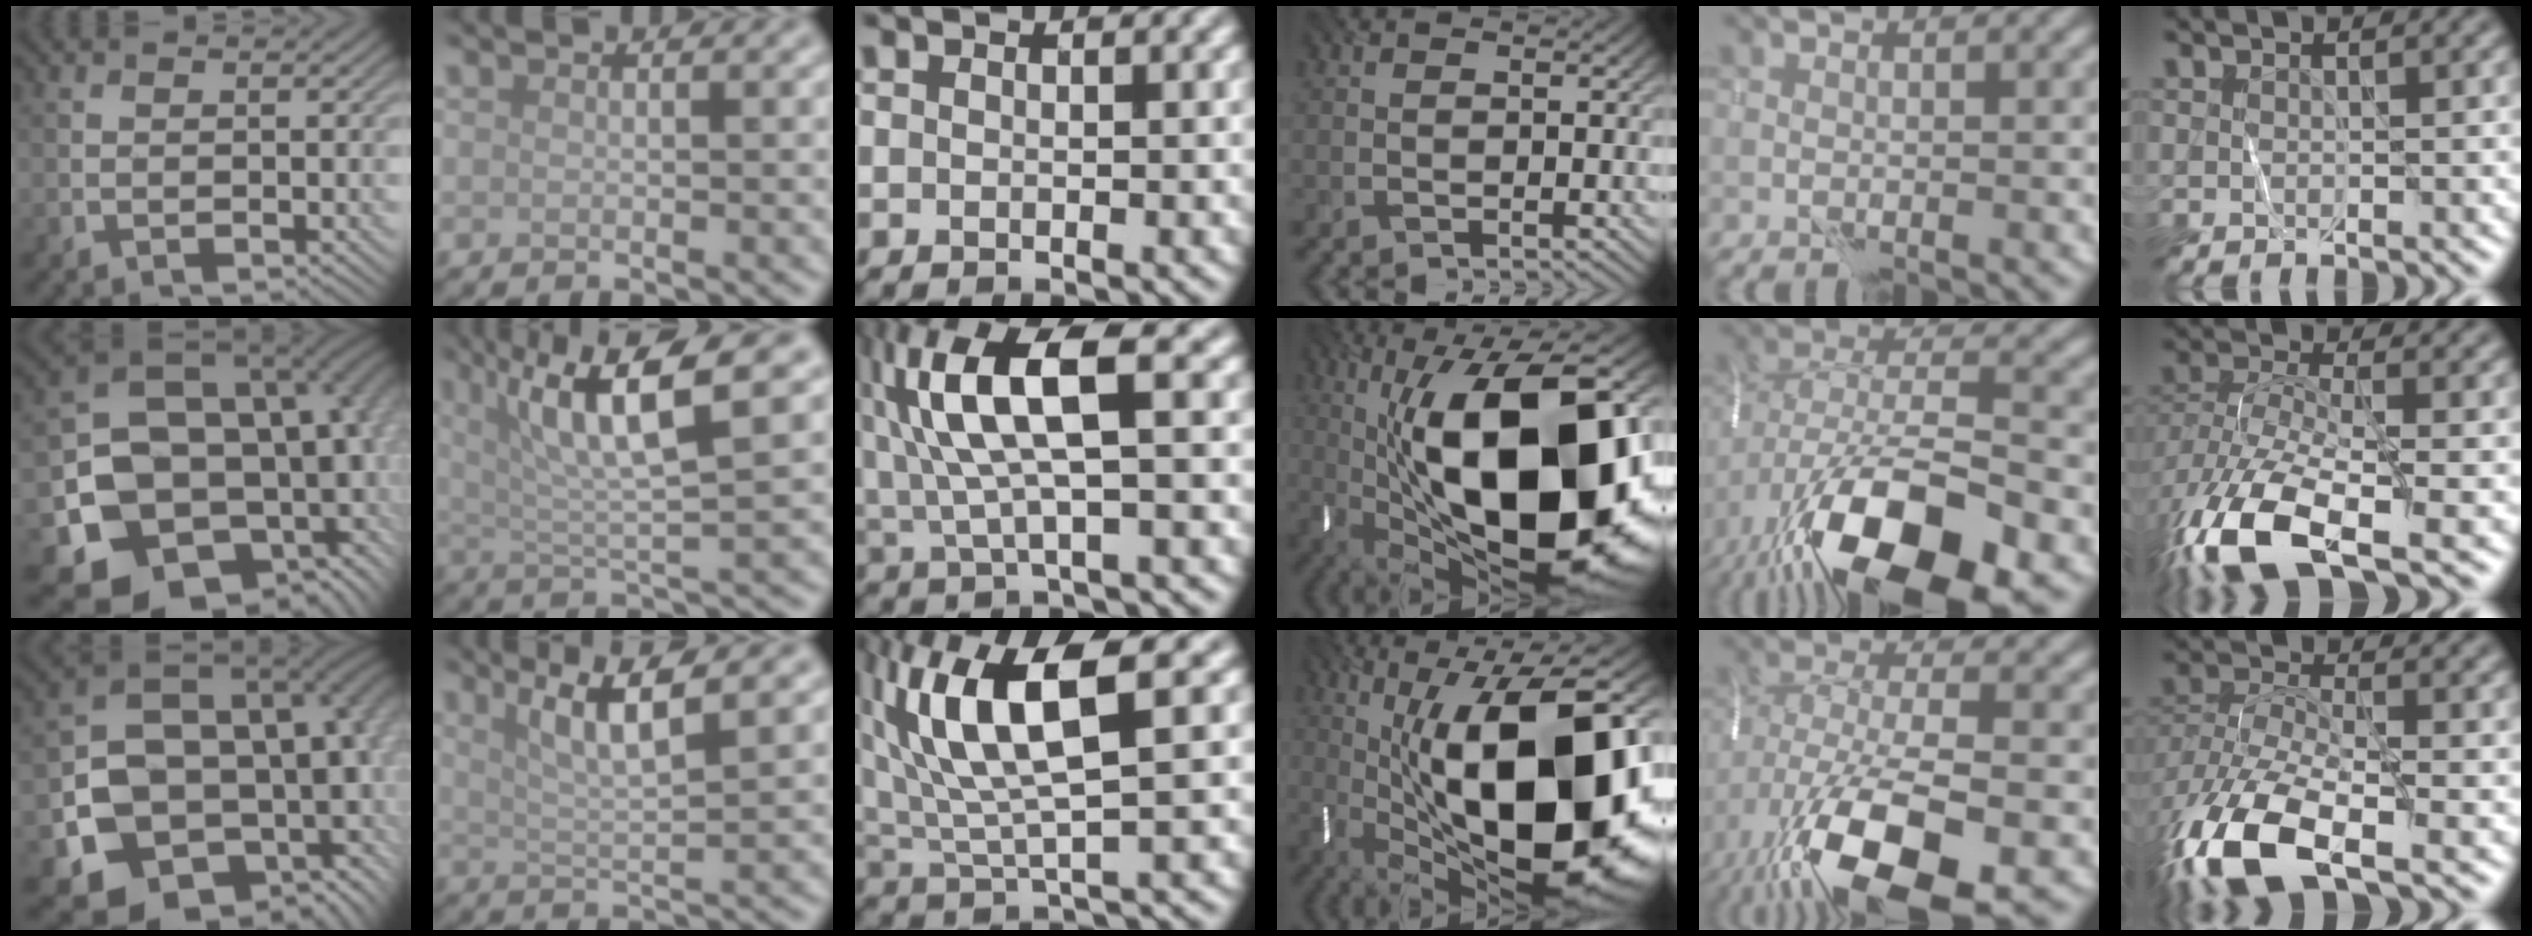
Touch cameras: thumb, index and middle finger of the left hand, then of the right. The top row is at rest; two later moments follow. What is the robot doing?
{"motion": "wrap", "object": "ribbon"}